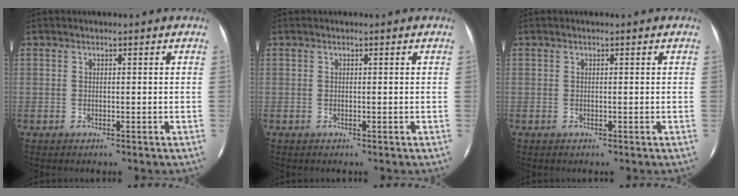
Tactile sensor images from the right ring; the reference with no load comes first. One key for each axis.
{"total": 0.0}
{"total": 0.0}